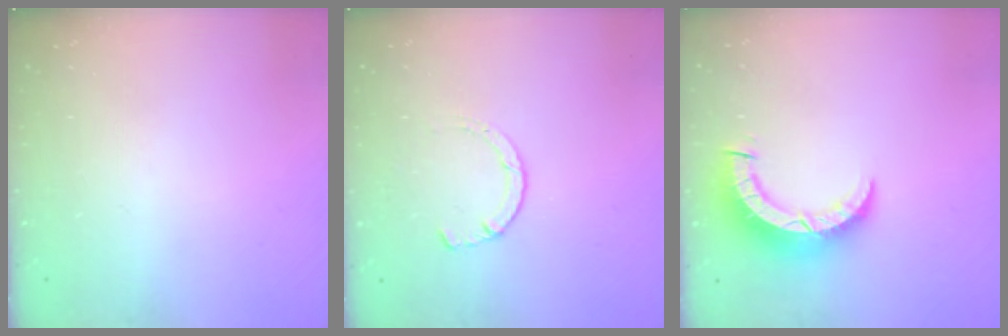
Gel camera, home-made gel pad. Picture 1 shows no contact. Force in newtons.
{"total": 1.5, "press": 1.5, "slide": 0.3}
{"total": 8.2, "press": 8.1, "slide": 0.8}